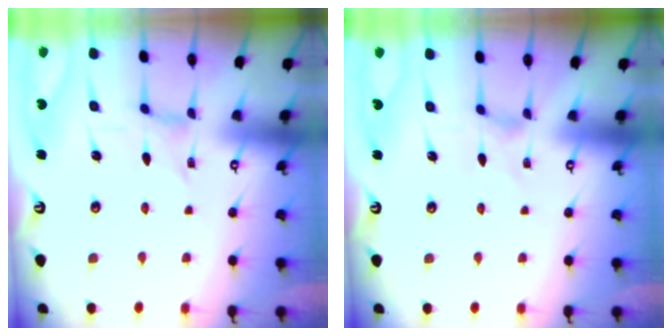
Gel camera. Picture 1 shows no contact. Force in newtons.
{"total": 0.0}